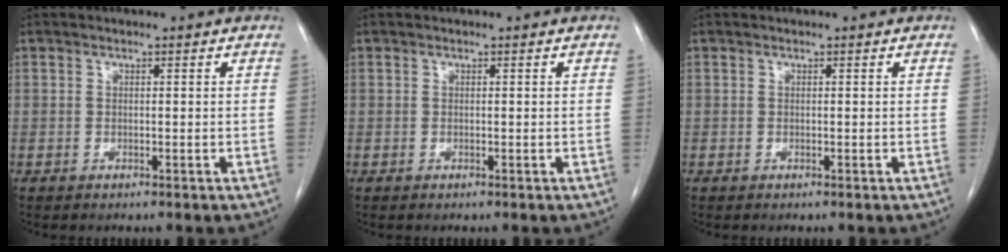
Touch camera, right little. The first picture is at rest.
{"total": 0.0}
{"total": 0.0}